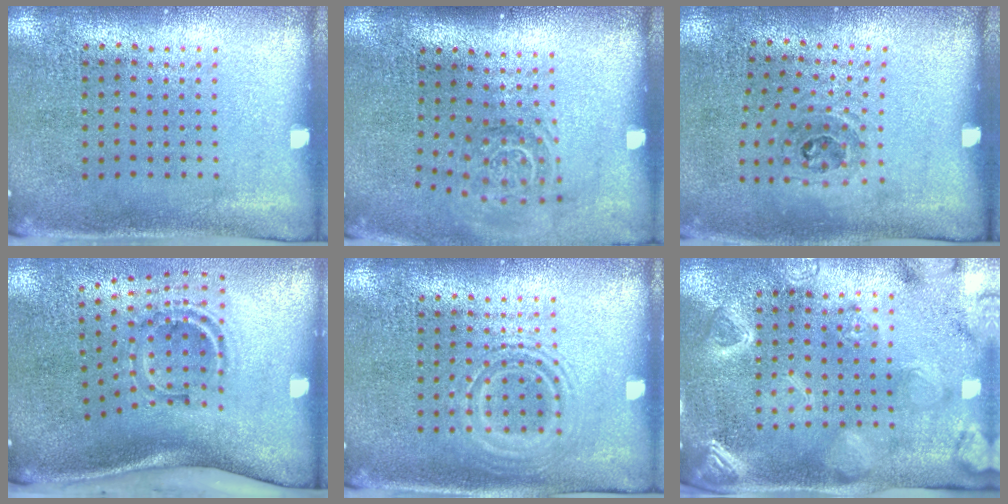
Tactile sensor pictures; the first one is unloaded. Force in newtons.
{"total": 1.6, "press": 1.1, "slide": 1.1}
{"total": 1.1, "press": 0.7, "slide": 0.8}
{"total": 2.1, "press": 1.2, "slide": 1.7}
{"total": 1.1, "press": 1.1, "slide": 0.2}
{"total": 3.3, "press": 3.1, "slide": 1.0}